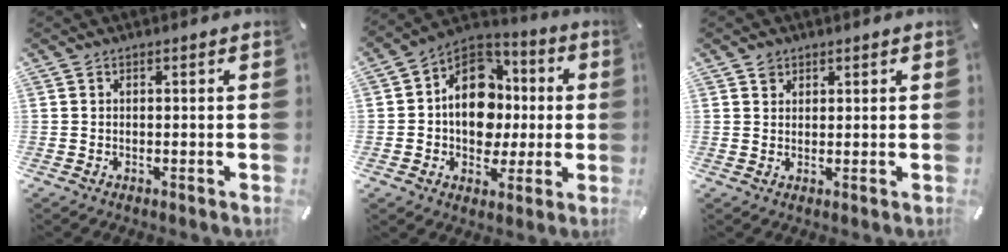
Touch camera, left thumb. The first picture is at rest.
{"total": 15.7, "force": [-0.7, 12.7, 9.1], "torque": [-0.152, 0.010, -0.008]}
{"total": 1.9, "force": [1.2, 1.5, 0.2], "torque": [0.011, -0.006, 0.020]}